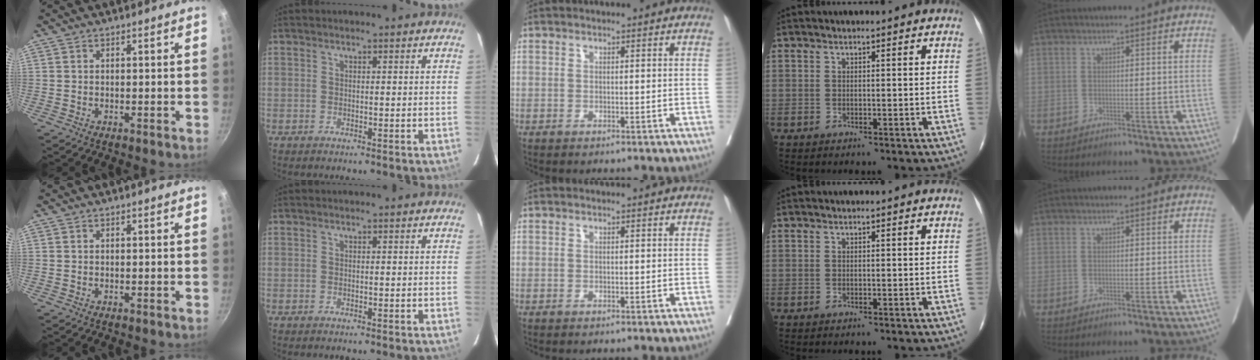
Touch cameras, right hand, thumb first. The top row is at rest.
{}